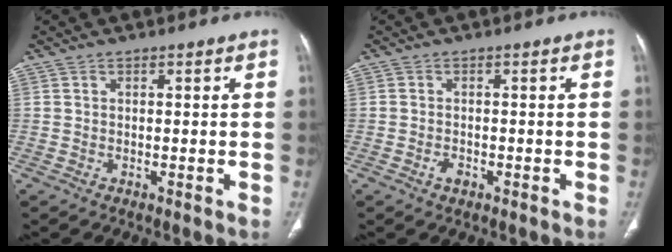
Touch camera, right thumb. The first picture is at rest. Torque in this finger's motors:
{"motor_torque": [0.63, 0.42, -0.23, -0.09, -0.01]}